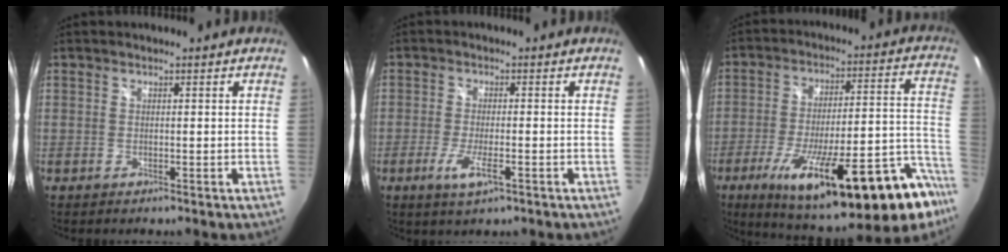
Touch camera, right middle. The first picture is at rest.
{"total": 5.3, "force": [-2.5, 1.1, 4.5], "torque": [-0.097, -0.012, -0.045]}
{"total": 30.5, "force": [-20.0, 7.4, 21.8], "torque": [-0.322, -0.030, -0.282]}